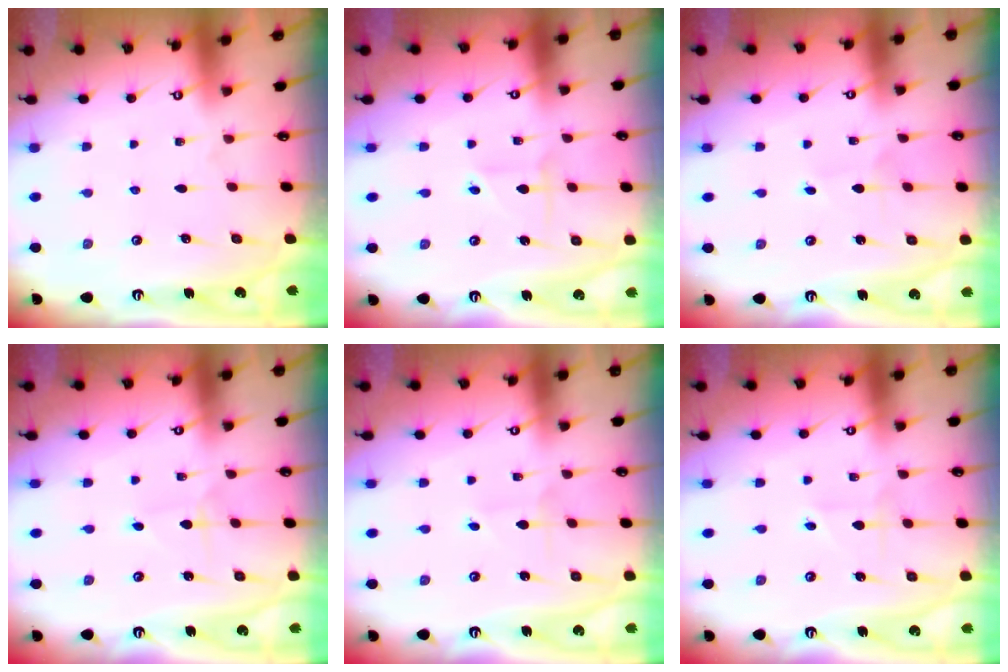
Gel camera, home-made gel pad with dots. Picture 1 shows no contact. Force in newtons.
{"total": 2.6, "press": 2.6, "slide": 0.2}
{"total": 1.3, "press": 1.3, "slide": 0.1}
{"total": 1.6, "press": 1.6, "slide": 0.2}
{"total": 1.6, "press": 1.6, "slide": 0.2}
{"total": 1.9, "press": 1.9, "slide": 0.2}